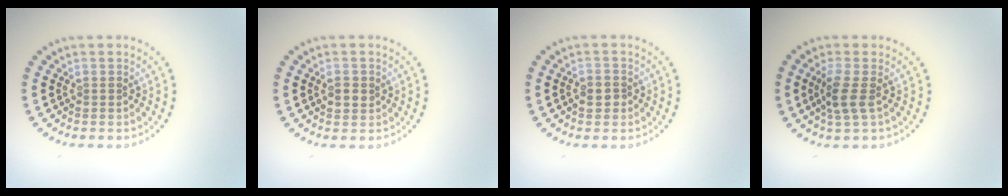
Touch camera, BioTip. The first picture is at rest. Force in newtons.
{"total": 1.6, "press": 1.5, "slide": 0.4}
{"total": 1.6, "press": 1.6, "slide": 0.2}
{"total": 2.4, "press": 2.0, "slide": 1.4}